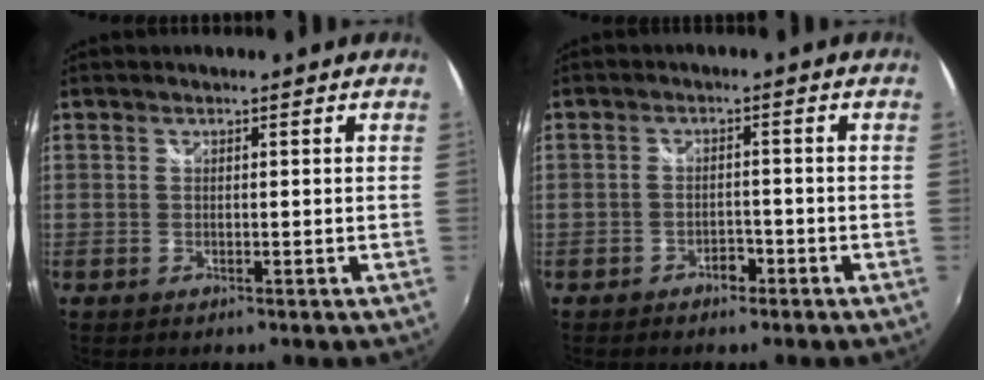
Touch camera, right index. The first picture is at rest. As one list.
[{"total": 2.4, "force": [-1.7, 1.4, 0.9], "torque": [-0.018, 0.002, -0.026]}]